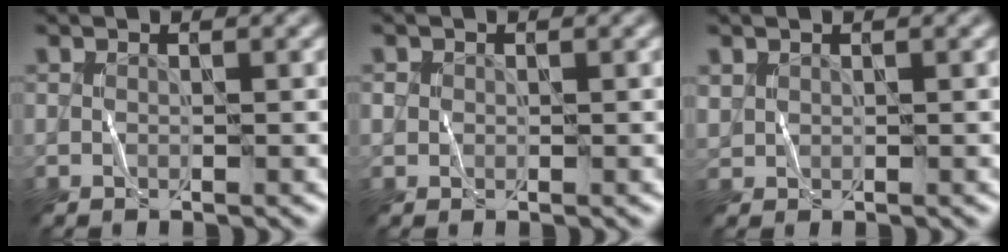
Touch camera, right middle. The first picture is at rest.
{"total": 0.7, "force": [0.2, 0.7, -0.1], "torque": [0.007, 0.001, -0.003]}
{"total": 0.9, "force": [0.6, 0.5, -0.2], "torque": [0.002, 0.003, 0.010]}